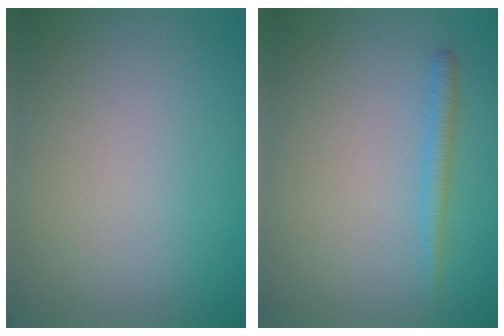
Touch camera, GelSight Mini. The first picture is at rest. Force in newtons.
{"total": 1.4, "press": 1.4, "slide": 0.1}